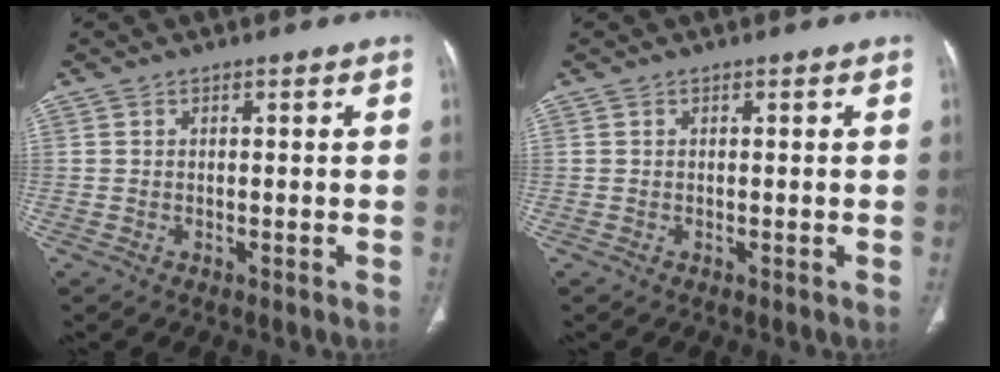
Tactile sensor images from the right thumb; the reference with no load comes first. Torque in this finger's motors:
{"motor_torque": [0.00, 0.00, 0.00, 0.00, 0.00]}